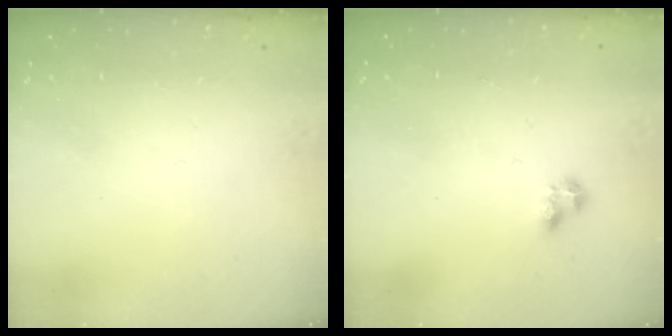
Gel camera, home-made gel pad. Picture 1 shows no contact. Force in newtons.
{"total": 2.7, "press": 2.7, "slide": 0.4}